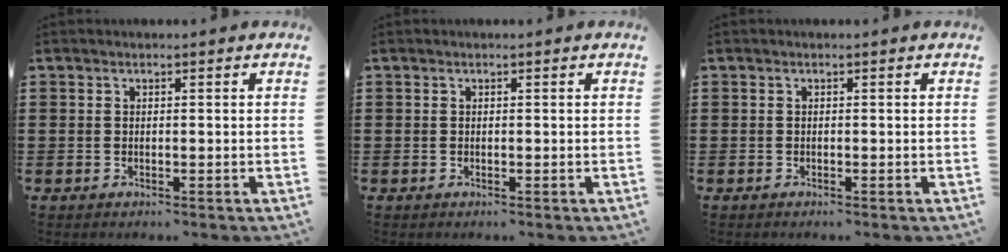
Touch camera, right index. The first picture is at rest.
{"total": 0.0}
{"total": 0.0}